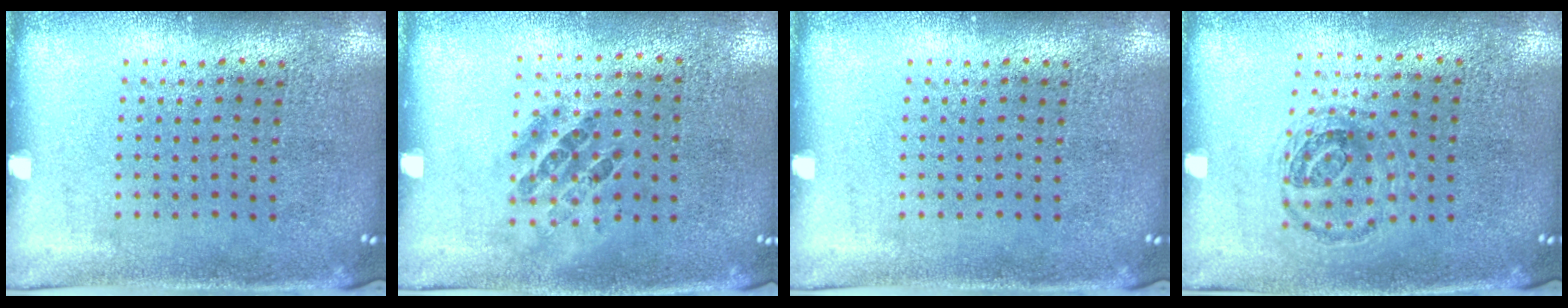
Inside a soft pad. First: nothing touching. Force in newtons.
{"total": 1.0, "press": 0.7, "slide": 0.7}
{"total": 0.0}
{"total": 0.9, "press": 0.8, "slide": 0.4}